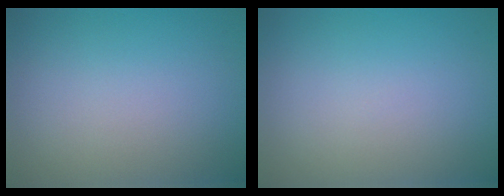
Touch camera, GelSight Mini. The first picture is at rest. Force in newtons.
{"total": 0.0}